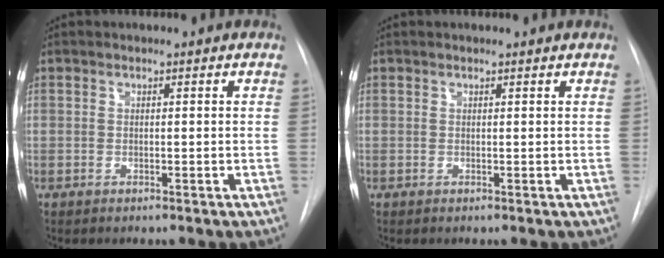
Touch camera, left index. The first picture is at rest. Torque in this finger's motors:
{"motor_torque": [0.14, -0.05, 0.03, 0.00]}